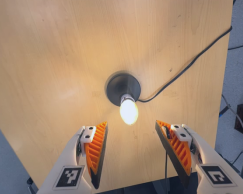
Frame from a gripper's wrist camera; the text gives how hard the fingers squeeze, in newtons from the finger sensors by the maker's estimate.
{"total": 0.0}